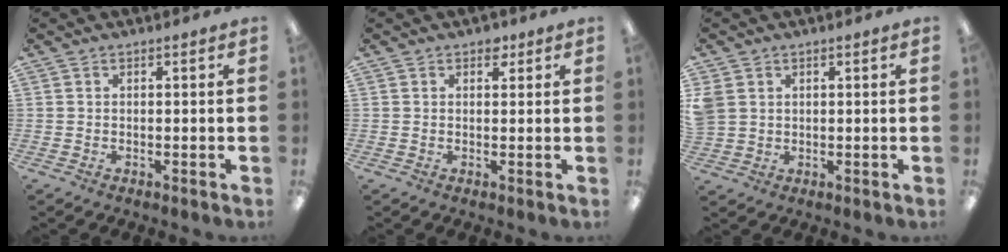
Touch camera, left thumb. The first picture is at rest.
{"total": 2.3, "force": [1.3, 1.4, 1.1], "torque": [-0.007, -0.002, 0.020]}
{"total": 4.2, "force": [1.5, 3.6, 1.6], "torque": [-0.043, 0.005, 0.028]}